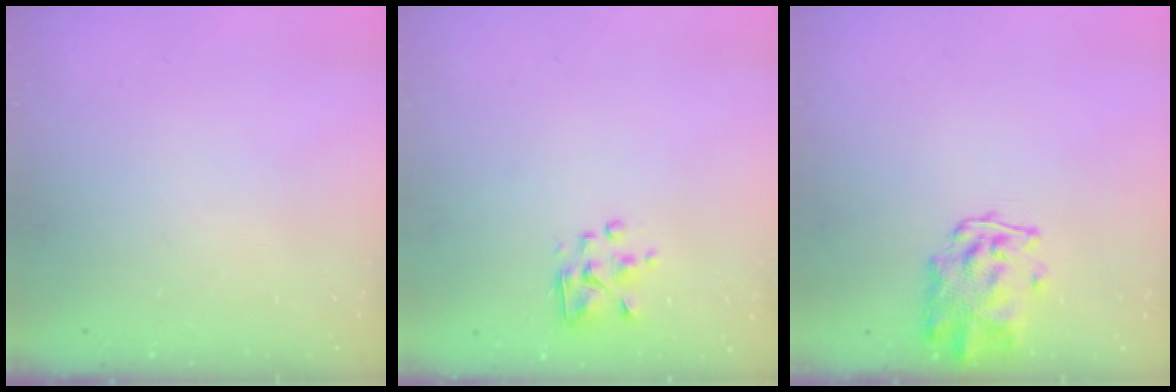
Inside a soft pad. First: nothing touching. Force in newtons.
{"total": 3.2, "press": 3.2, "slide": 0.5}
{"total": 2.6, "press": 2.6, "slide": 0.5}